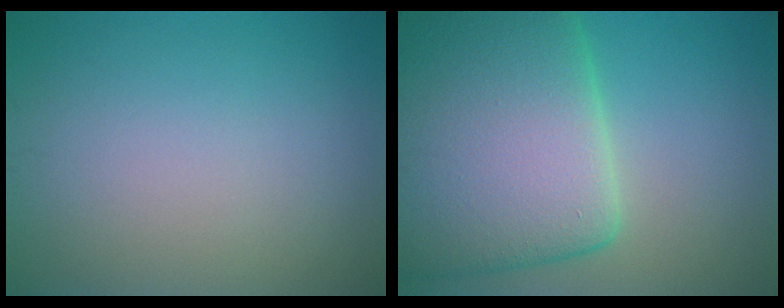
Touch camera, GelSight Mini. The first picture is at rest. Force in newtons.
{"total": 14.8, "press": 14.8, "slide": 1.2}